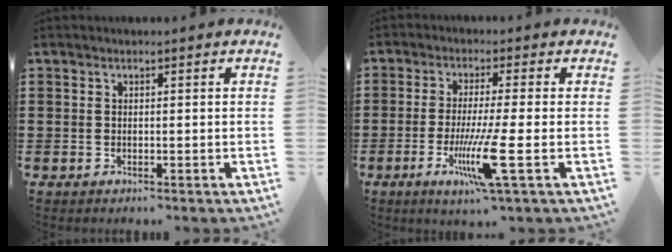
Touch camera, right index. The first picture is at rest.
{"total": 9.0, "force": [-2.8, 0.1, 8.6], "torque": [-0.168, -0.026, -0.053]}